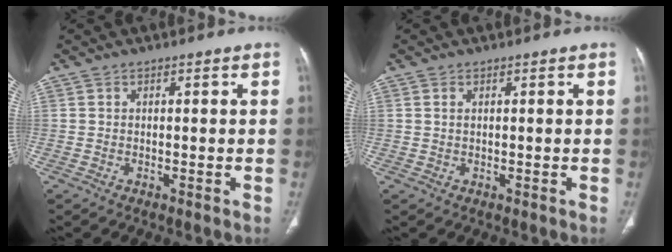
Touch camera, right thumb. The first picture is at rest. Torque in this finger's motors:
{"motor_torque": [0.02, -0.59, -0.44, 0.17, 0.04]}